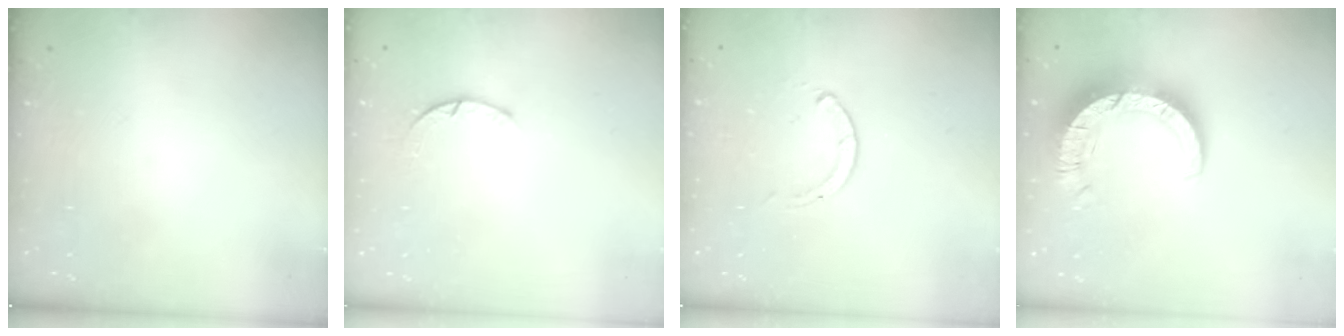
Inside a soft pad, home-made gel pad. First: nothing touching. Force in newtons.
{"total": 1.2, "press": 1.2, "slide": 0.3}
{"total": 0.0}
{"total": 11.6, "press": 11.5, "slide": 1.3}